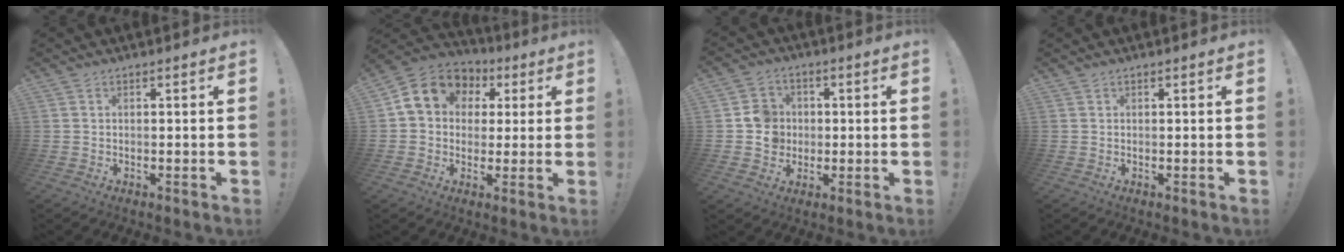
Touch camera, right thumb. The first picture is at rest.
{"total": 12.3, "force": [3.7, 10.2, 5.8], "torque": [-0.082, -0.007, 0.074]}
{"total": 8.2, "force": [0.1, 7.9, 2.3], "torque": [-0.017, 0.004, 0.007]}
{"total": 0.0}